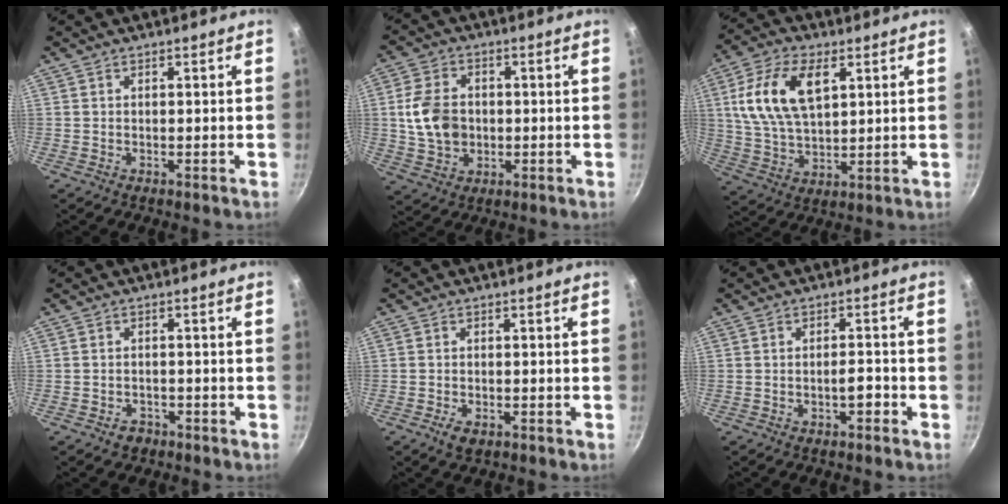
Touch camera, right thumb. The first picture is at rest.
{"total": 10.0, "force": [0.1, 7.6, 6.5], "torque": [-0.103, 0.007, 0.002]}
{"total": 14.9, "force": [4.7, 8.4, 11.4], "torque": [-0.208, -0.006, 0.090]}
{"total": 2.6, "force": [-1.6, 1.9, 0.7], "torque": [-0.002, 0.019, -0.016]}
{"total": 2.8, "force": [-1.4, 1.5, 1.8], "torque": [-0.035, 0.004, -0.024]}
{"total": 3.1, "force": [-1.6, 1.2, 2.4], "torque": [-0.026, 0.018, -0.024]}